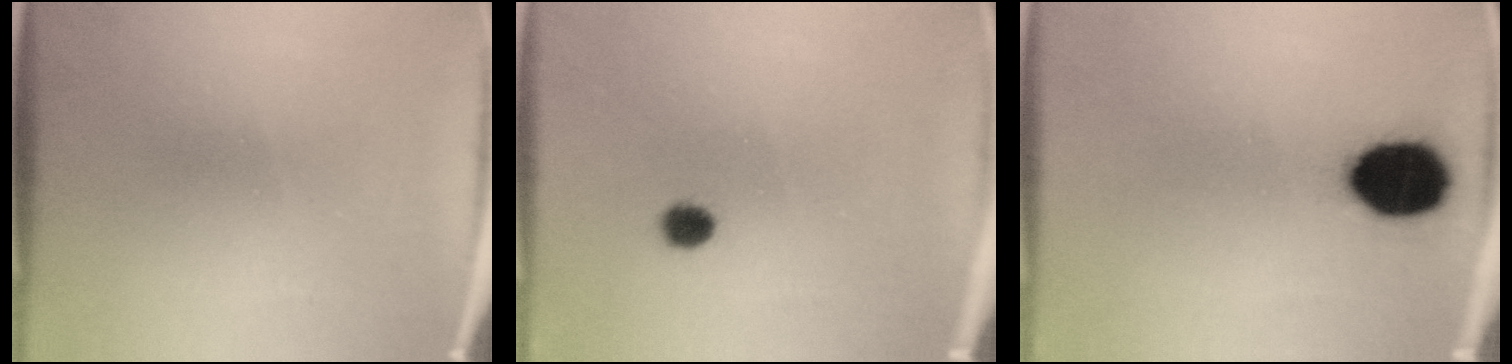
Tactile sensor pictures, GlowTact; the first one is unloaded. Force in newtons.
{"total": 2.6}
{"total": 13.9}